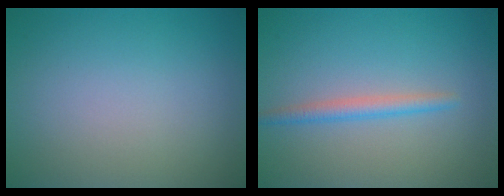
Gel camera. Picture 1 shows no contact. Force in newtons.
{"total": 1.9, "press": 1.9, "slide": 0.1}